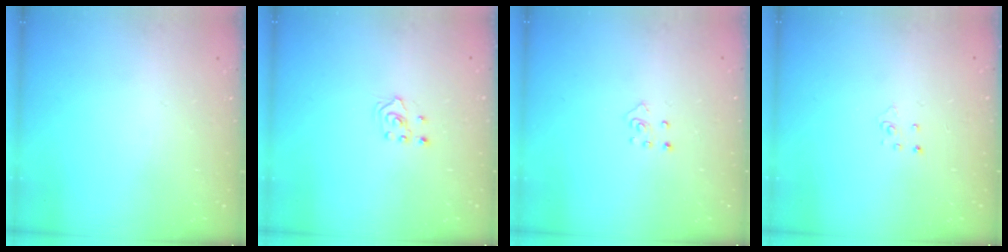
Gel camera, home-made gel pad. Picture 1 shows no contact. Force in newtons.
{"total": 2.1, "press": 1.8, "slide": 0.9}
{"total": 3.4, "press": 3.4, "slide": 0.3}
{"total": 2.8, "press": 2.8, "slide": 0.3}